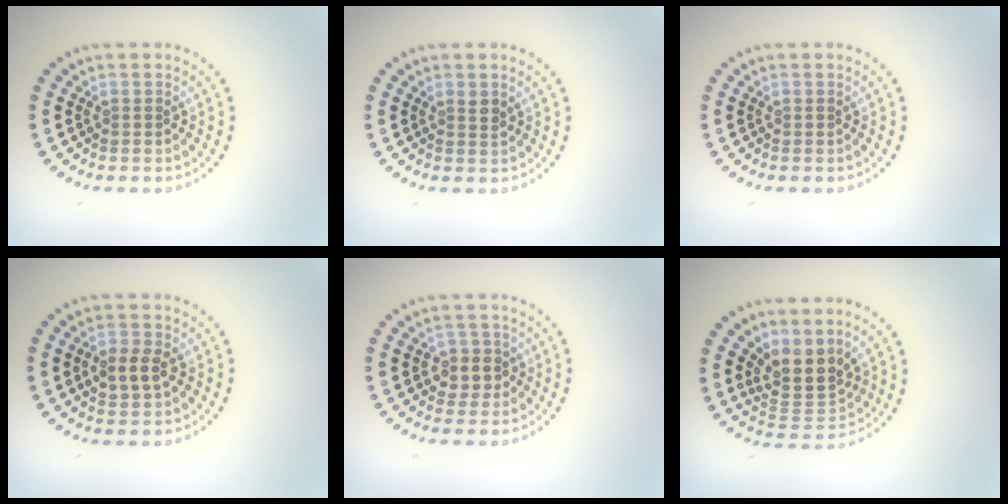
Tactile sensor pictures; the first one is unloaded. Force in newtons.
{"total": 1.0, "press": 0.8, "slide": 0.5}
{"total": 0.0}
{"total": 2.8, "press": 2.8, "slide": 0.1}
{"total": 2.1, "press": 1.9, "slide": 0.7}
{"total": 3.9, "press": 3.2, "slide": 2.3}